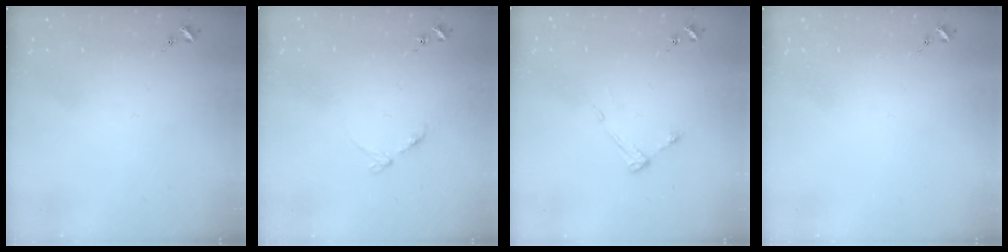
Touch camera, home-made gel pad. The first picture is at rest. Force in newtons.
{"total": 5.9, "press": 5.9, "slide": 0.7}
{"total": 5.0, "press": 4.9, "slide": 0.4}
{"total": 0.0}